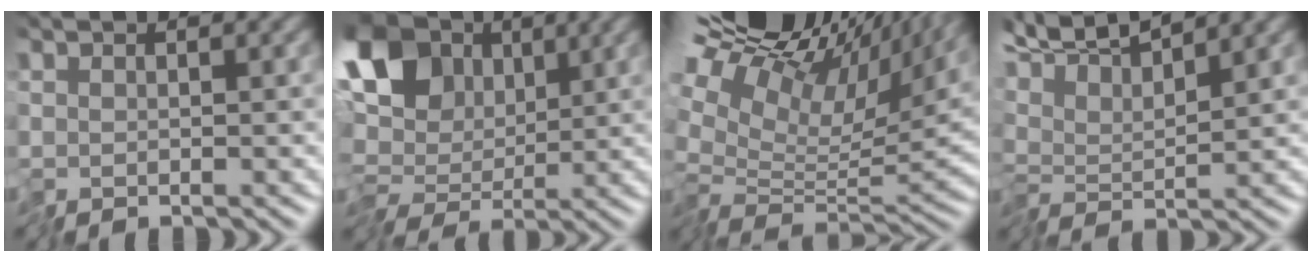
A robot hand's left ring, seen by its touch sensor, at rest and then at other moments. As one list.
[{"total": 11.8, "force": [1.9, 8.2, 8.2], "torque": [-0.140, 0.020, 0.022]}, {"total": 15.4, "force": [8.4, 6.8, 11.0], "torque": [-0.209, 0.035, 0.142]}, {"total": 5.2, "force": [3.8, 0.8, 3.5], "torque": [-0.067, 0.018, 0.060]}]